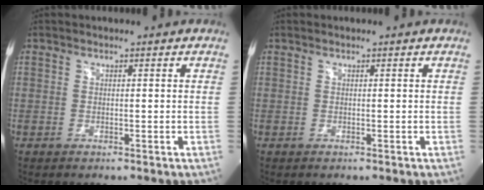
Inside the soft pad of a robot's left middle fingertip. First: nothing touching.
{"total": 0.0}